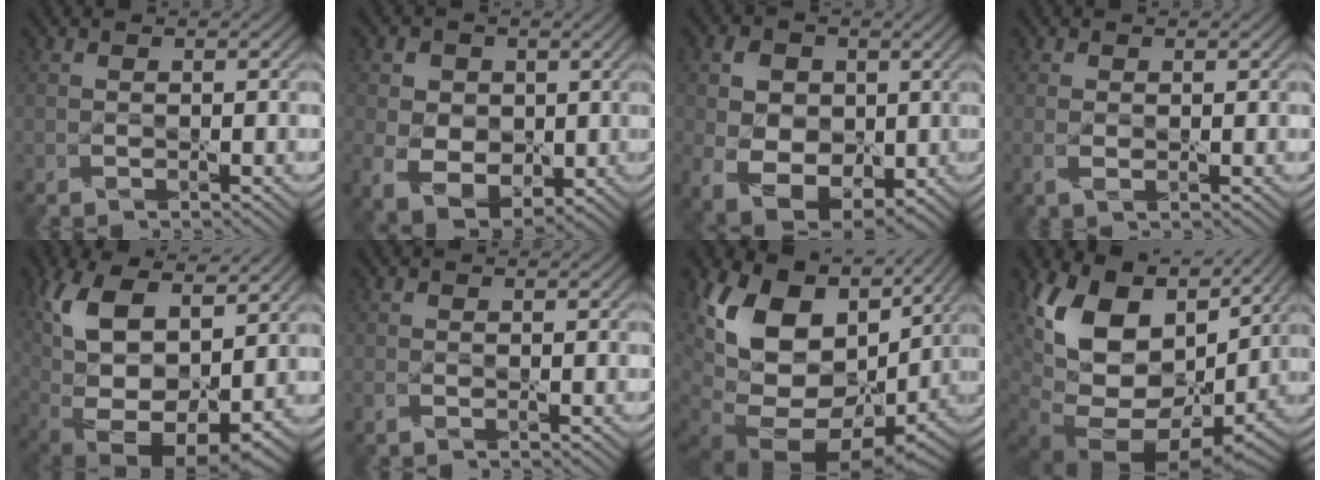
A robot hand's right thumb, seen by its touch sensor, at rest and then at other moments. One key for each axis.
{"total": 7.5, "fx": 0.1, "fy": 6.1, "fz": 4.4, "tx": -0.108, "ty": -0.014, "tz": 0.006}
{"total": 8.7, "fx": 0.0, "fy": 6.7, "fz": 5.5, "tx": -0.122, "ty": -0.013, "tz": -0.003}
{"total": 1.1, "fx": 0.2, "fy": 0.6, "fz": 0.9, "tx": -0.023, "ty": -0.003, "tz": 0.006}
{"total": 16.8, "fx": 4.2, "fy": 9.4, "fz": 13.3, "tx": -0.258, "ty": -0.006, "tz": 0.087}
{"total": 1.1, "fx": -0.8, "fy": 0.3, "fz": 0.6, "tx": -0.020, "ty": -0.003, "tz": -0.019}
{"total": 19.0, "fx": 3.0, "fy": 14.0, "fz": 12.4, "tx": -0.233, "ty": -0.031, "tz": 0.095}
{"total": 18.9, "fx": 4.9, "fy": 13.5, "fz": 12.3, "tx": -0.236, "ty": -0.021, "tz": 0.125}